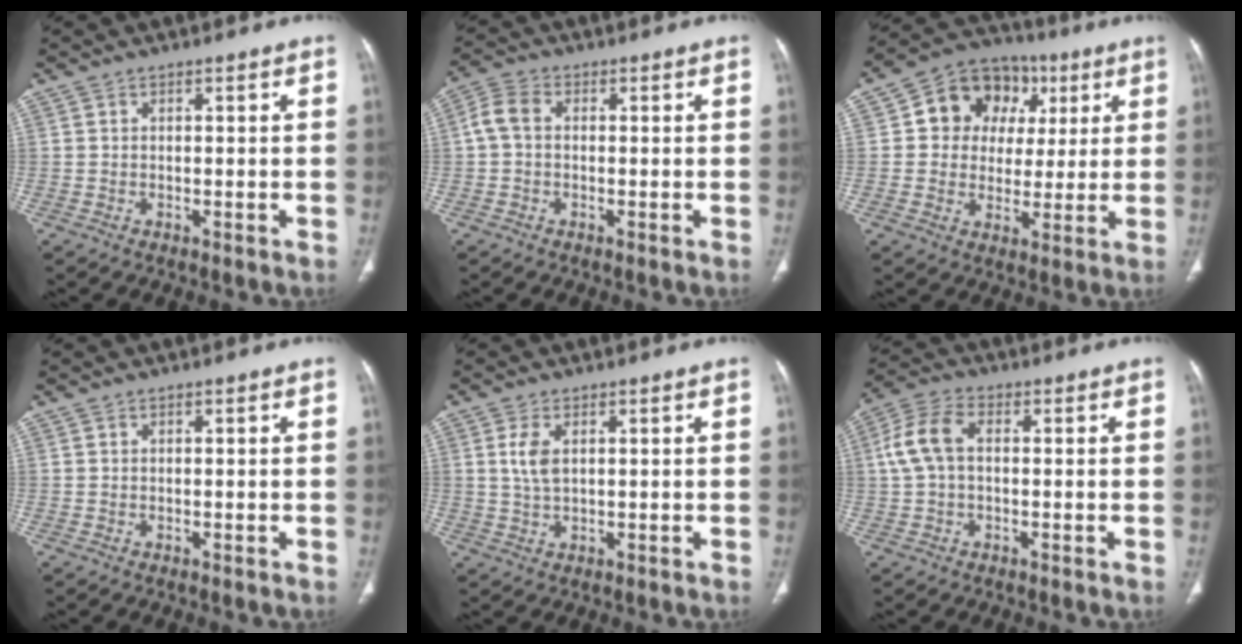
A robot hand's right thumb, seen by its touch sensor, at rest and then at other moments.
{"total": 4.2, "force": [0.1, 3.0, 3.0], "torque": [-0.065, 0.013, -0.004]}
{"total": 14.2, "force": [3.7, 12.0, 6.6], "torque": [-0.050, 0.013, 0.055]}
{"total": 0.0}
{"total": 4.6, "force": [1.2, 2.3, 3.8], "torque": [-0.086, -0.001, 0.025]}
{"total": 7.3, "force": [0.6, 4.4, 5.8], "torque": [-0.129, 0.025, 0.009]}